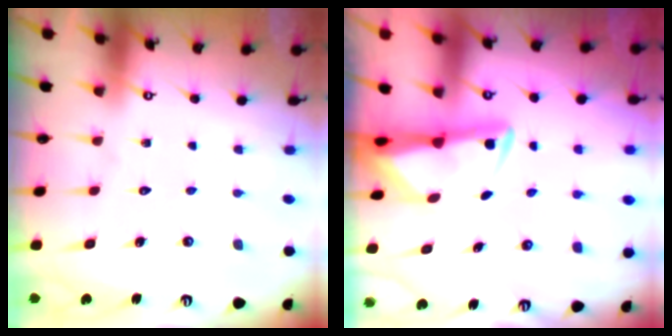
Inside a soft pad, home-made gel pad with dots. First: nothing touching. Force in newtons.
{"total": 2.9, "press": 2.9, "slide": 0.4}